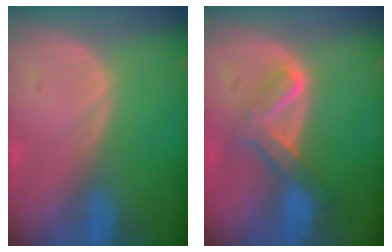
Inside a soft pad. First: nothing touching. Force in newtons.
{"total": 6.7, "press": 5.7, "slide": 3.5}